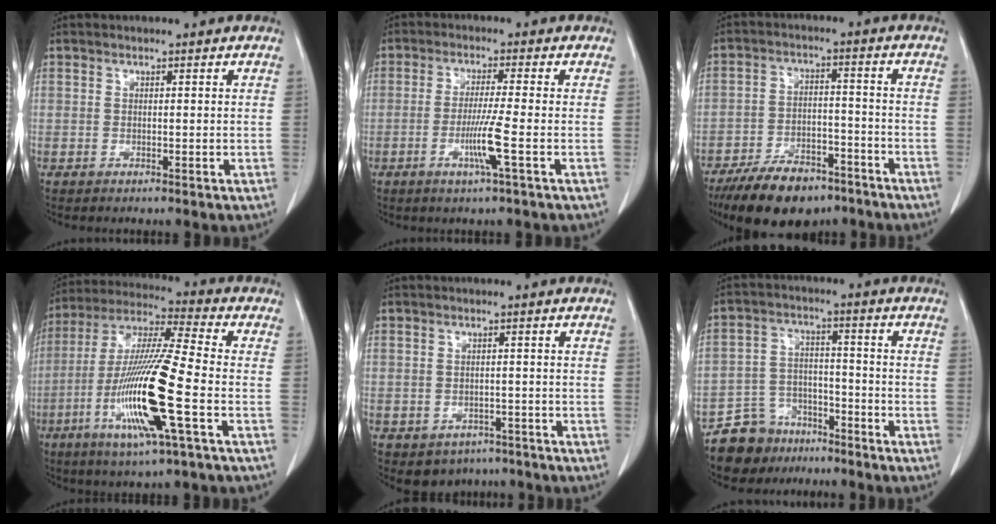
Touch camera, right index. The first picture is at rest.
{"total": 5.6, "force": [-1.9, -1.0, 5.2], "torque": [-0.097, -0.014, -0.039]}
{"total": 13.1, "force": [-10.0, 5.5, 6.4], "torque": [-0.105, -0.002, -0.166]}
{"total": 17.4, "force": [-5.3, 0.4, 16.5], "torque": [-0.337, -0.018, -0.105]}
{"total": 4.8, "force": [-3.2, 3.6, 0.6], "torque": [-0.001, 0.011, -0.039]}
{"total": 8.4, "force": [-6.5, 5.2, 0.6], "torque": [-0.018, 0.022, -0.115]}